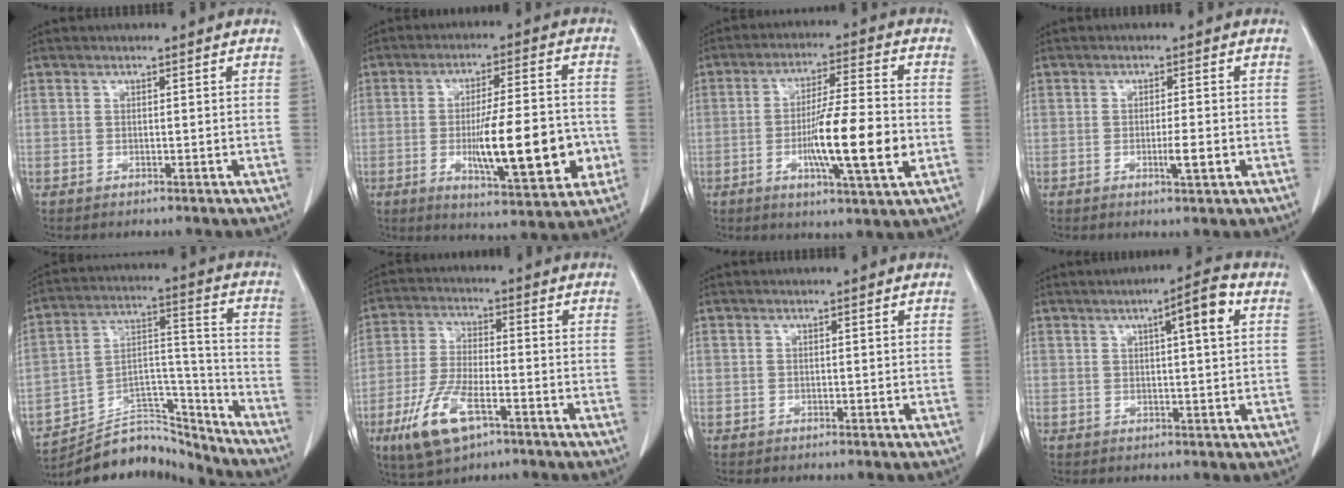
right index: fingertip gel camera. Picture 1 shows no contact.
{"total": 15.7, "force": [-3.3, 3.0, 15.0], "torque": [-0.233, -0.003, -0.042]}
{"total": 13.1, "force": [-2.9, 0.8, 12.8], "torque": [-0.214, -0.010, -0.050]}
{"total": 3.1, "force": [-0.9, 0.1, 2.9], "torque": [-0.048, -0.003, -0.012]}
{"total": 15.9, "force": [-15.4, 3.5, 1.5], "torque": [-0.019, 0.059, -0.251]}
{"total": 10.5, "force": [-5.4, 3.6, 8.3], "torque": [-0.180, -0.014, -0.096]}
{"total": 0.0}
{"total": 5.8, "force": [2.0, 0.3, 5.4], "torque": [-0.081, 0.007, 0.026]}